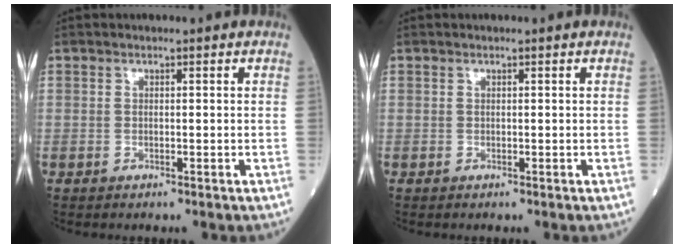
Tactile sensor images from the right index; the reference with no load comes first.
{"total": 0.0}